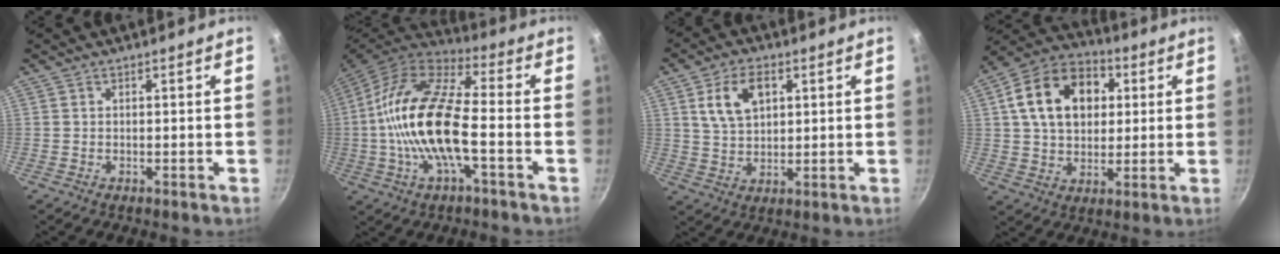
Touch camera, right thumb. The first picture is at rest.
{"total": 18.6, "force": [-2.8, 7.3, 16.9], "torque": [-0.322, 0.035, -0.069]}
{"total": 9.0, "force": [3.2, 5.6, 6.3], "torque": [-0.100, -0.005, 0.060]}
{"total": 17.1, "force": [4.2, 12.2, 11.2], "torque": [-0.161, 0.018, 0.058]}